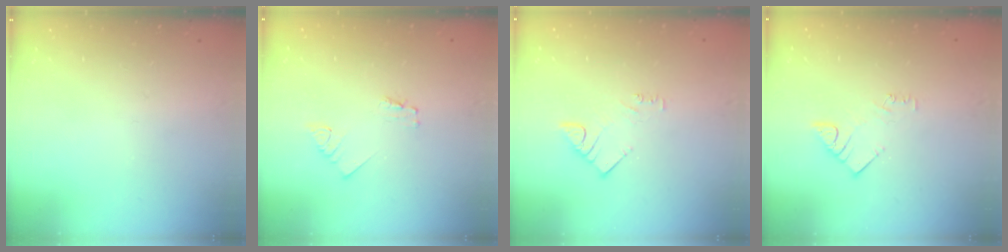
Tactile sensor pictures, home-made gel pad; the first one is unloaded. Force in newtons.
{"total": 1.6, "press": 1.6, "slide": 0.1}
{"total": 3.1, "press": 3.0, "slide": 0.4}
{"total": 3.1, "press": 3.0, "slide": 0.5}